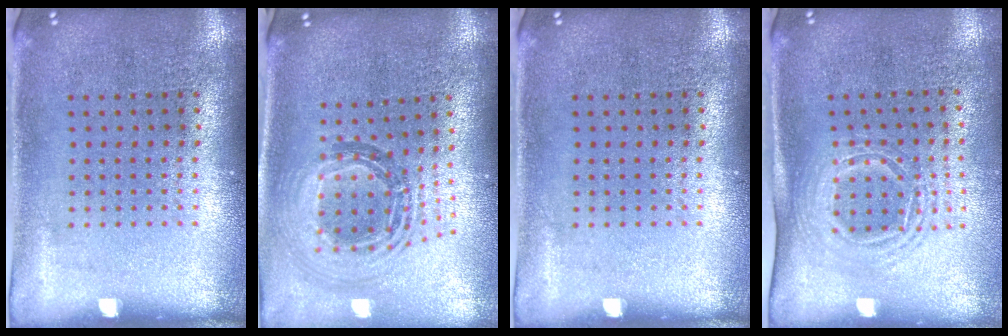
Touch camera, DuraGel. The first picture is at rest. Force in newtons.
{"total": 1.1, "press": 1.0, "slide": 0.5}
{"total": 0.0}
{"total": 1.6, "press": 1.3, "slide": 1.0}